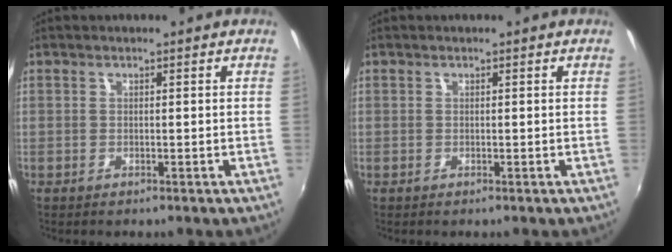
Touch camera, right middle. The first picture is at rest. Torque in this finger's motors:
{"motor_torque": [0.00, 0.00, 0.00, 0.00]}